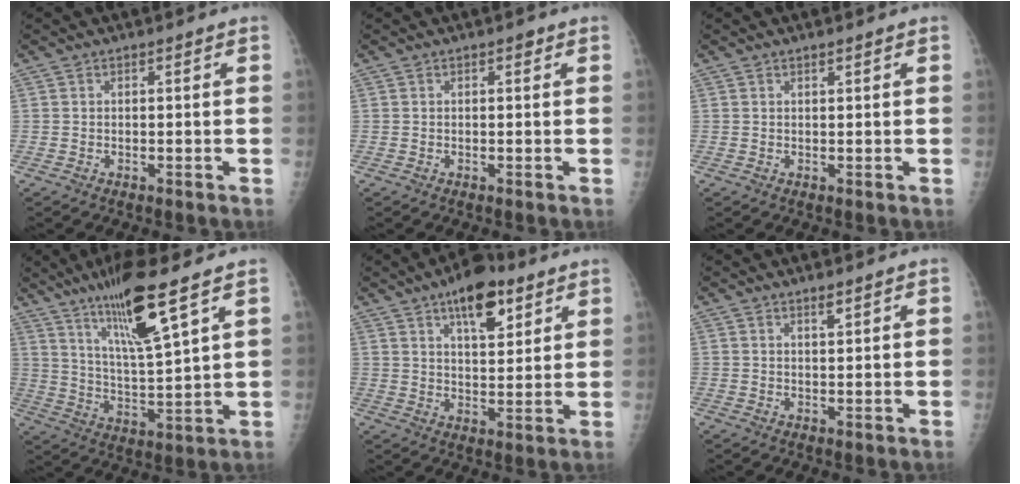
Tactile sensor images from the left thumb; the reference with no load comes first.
{"total": 0.7, "force": [0.3, 0.4, 0.5], "torque": [-0.002, 0.000, 0.002]}
{"total": 0.6, "force": [0.5, 0.1, 0.3], "torque": [-0.006, -0.003, 0.008]}
{"total": 14.0, "force": [8.5, 1.4, 11.1], "torque": [-0.202, -0.051, 0.162]}
{"total": 11.1, "force": [6.4, 4.8, 7.7], "torque": [-0.092, -0.031, 0.099]}
{"total": 1.7, "force": [1.3, 0.4, 1.1], "torque": [-0.014, -0.009, 0.022]}